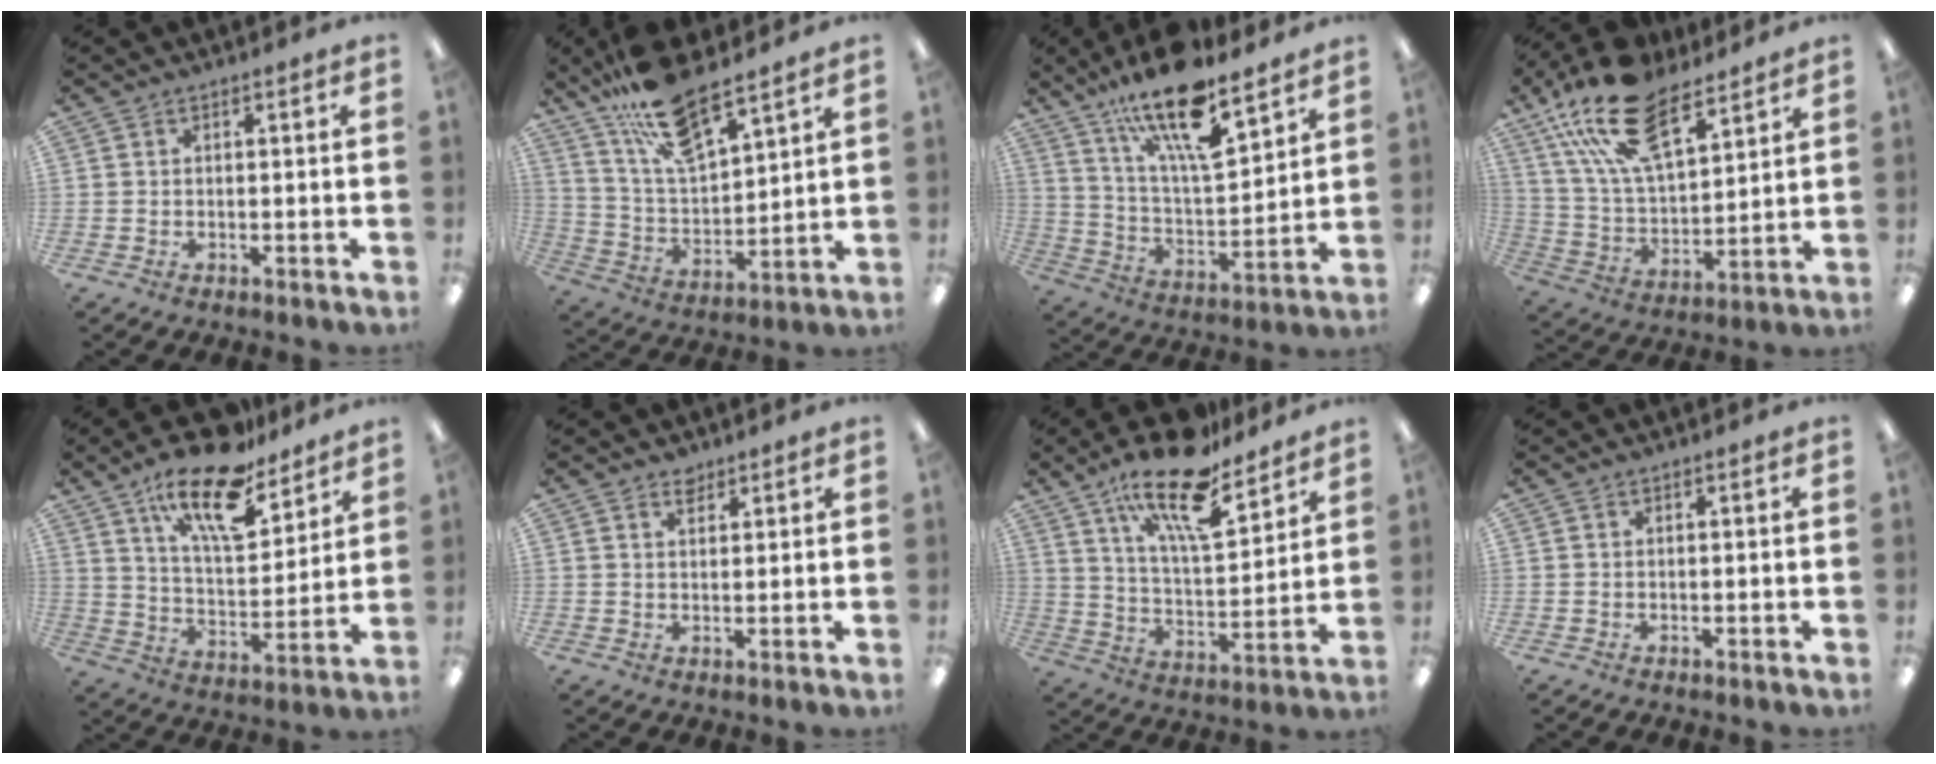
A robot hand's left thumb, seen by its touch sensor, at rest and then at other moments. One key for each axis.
{"total": 16.0, "fx": 12.4, "fy": 4.8, "fz": 8.9, "tx": -0.174, "ty": -0.066, "tz": 0.218}
{"total": 20.0, "fx": 13.9, "fy": 6.2, "fz": 13.0, "tx": -0.218, "ty": -0.083, "tz": 0.233}
{"total": 21.1, "fx": 13.8, "fy": 9.8, "fz": 12.6, "tx": -0.245, "ty": -0.061, "tz": 0.248}
{"total": 18.3, "fx": 13.2, "fy": 7.0, "fz": 10.7, "tx": -0.176, "ty": -0.075, "tz": 0.222}
{"total": 2.4, "fx": 1.9, "fy": 1.1, "fz": 0.8, "tx": -0.002, "ty": -0.009, "tz": 0.033}
{"total": 20.0, "fx": 14.2, "fy": 6.7, "fz": 12.4, "tx": -0.211, "ty": -0.081, "tz": 0.240}
{"total": 0.0}